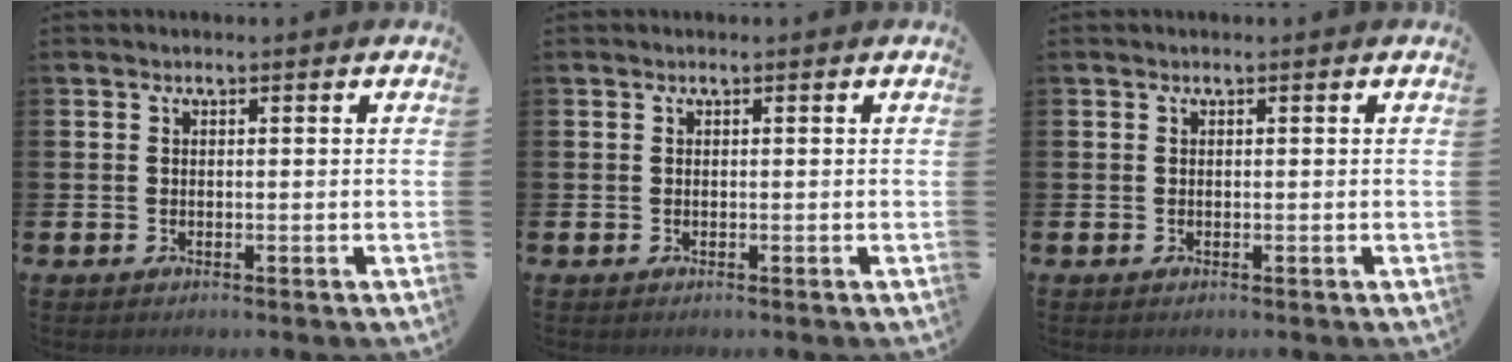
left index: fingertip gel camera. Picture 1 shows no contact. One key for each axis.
{"total": 0.0}
{"total": 0.0}